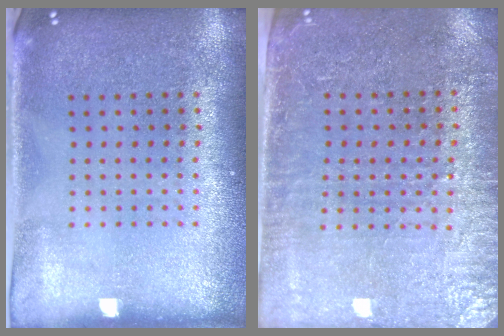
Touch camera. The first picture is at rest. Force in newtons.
{"total": 3.4, "press": 3.0, "slide": 1.6}